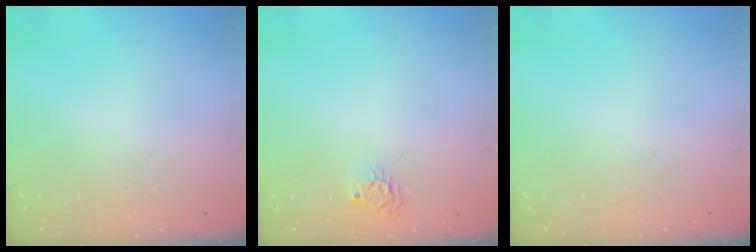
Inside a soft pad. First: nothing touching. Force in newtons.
{"total": 5.1, "press": 5.0, "slide": 0.4}
{"total": 0.0}